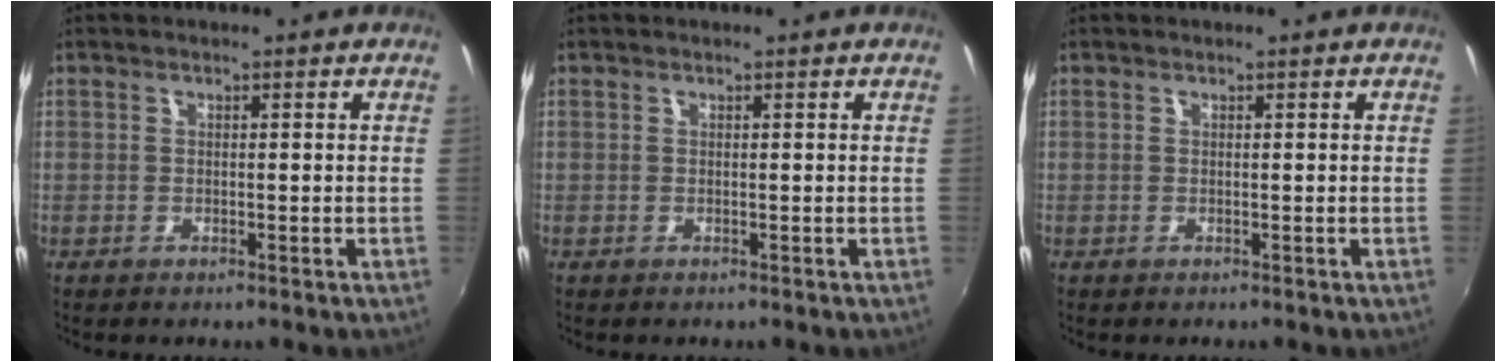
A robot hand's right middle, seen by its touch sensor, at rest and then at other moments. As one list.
[{"total": 0.0}, {"total": 0.0}]